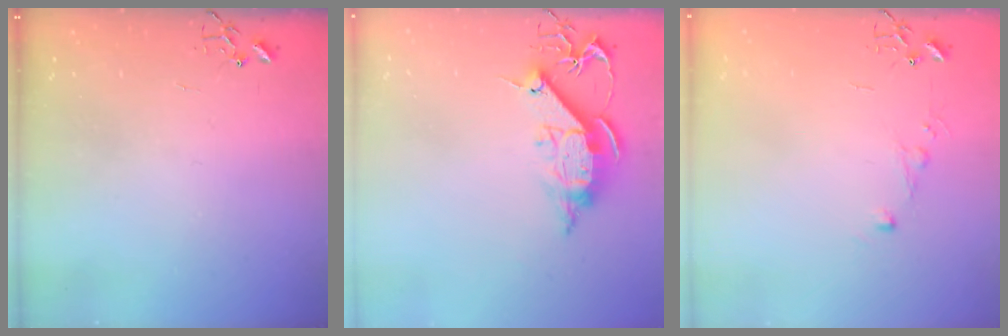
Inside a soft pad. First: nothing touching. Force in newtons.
{"total": 12.5, "press": 12.5, "slide": 0.2}
{"total": 4.4, "press": 4.4, "slide": 0.5}